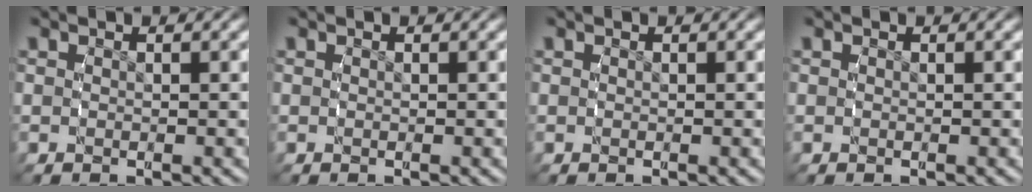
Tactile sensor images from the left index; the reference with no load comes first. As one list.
[{"total": 0.0}, {"total": 0.0}, {"total": 0.0}]